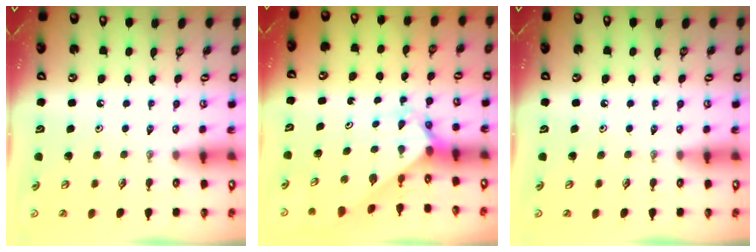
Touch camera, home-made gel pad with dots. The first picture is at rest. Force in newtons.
{"total": 2.4, "press": 2.4, "slide": 0.3}
{"total": 0.0}